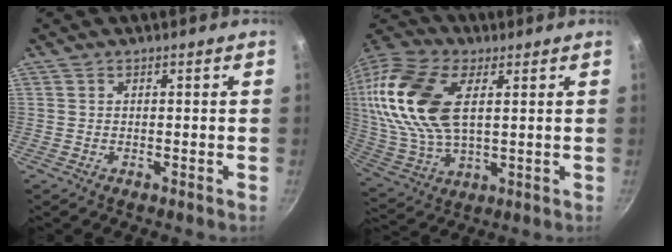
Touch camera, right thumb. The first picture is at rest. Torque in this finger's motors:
{"motor_torque": [1.89, 2.47, 1.99, -0.07, 0.29]}